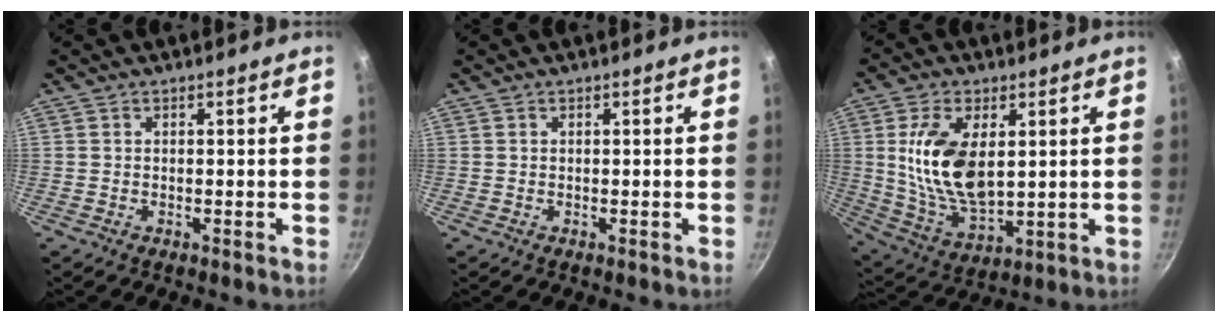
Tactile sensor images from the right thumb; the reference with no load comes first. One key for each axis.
{"total": 0.0}
{"total": 15.3, "fx": 2.8, "fy": 8.1, "fz": 12.6, "tx": -0.231, "ty": -0.019, "tz": 0.064}